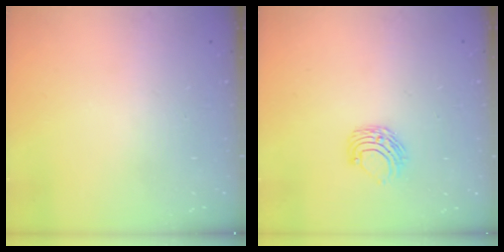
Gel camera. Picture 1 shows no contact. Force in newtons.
{"total": 6.3, "press": 6.2, "slide": 0.6}